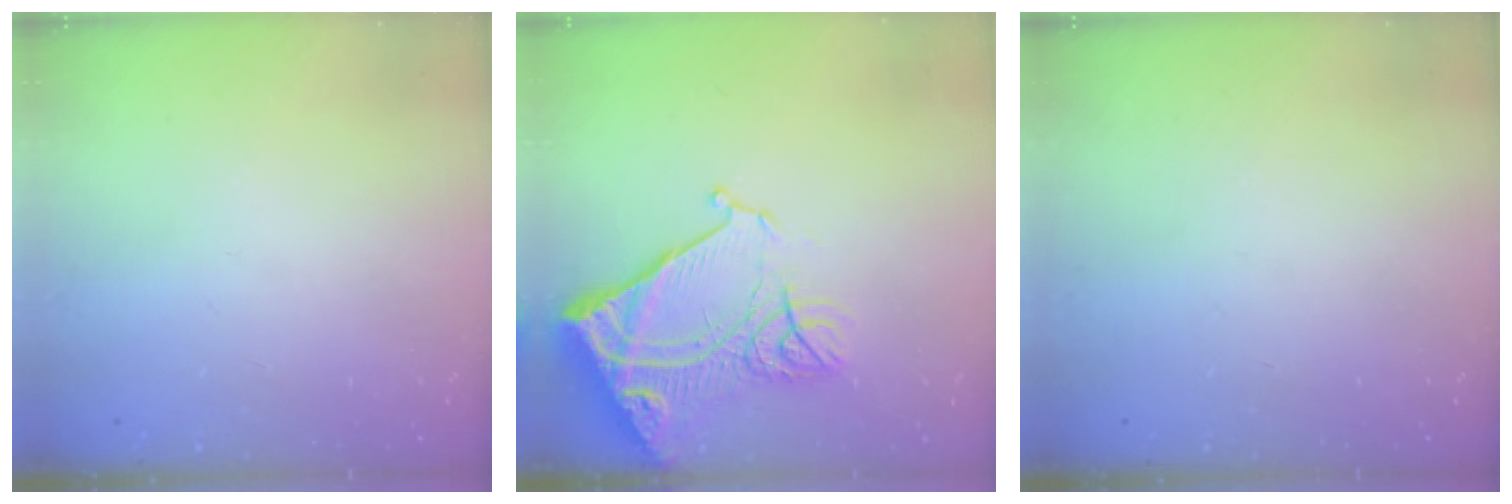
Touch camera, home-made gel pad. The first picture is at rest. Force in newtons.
{"total": 17.1, "press": 17.0, "slide": 1.9}
{"total": 0.0}